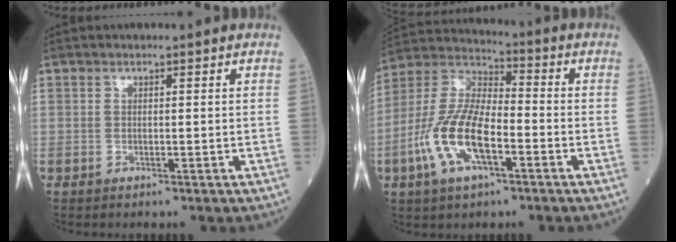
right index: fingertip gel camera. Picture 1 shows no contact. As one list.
[{"total": 13.4, "force": [-4.5, 5.0, 11.6], "torque": [-0.254, 0.007, -0.088]}]